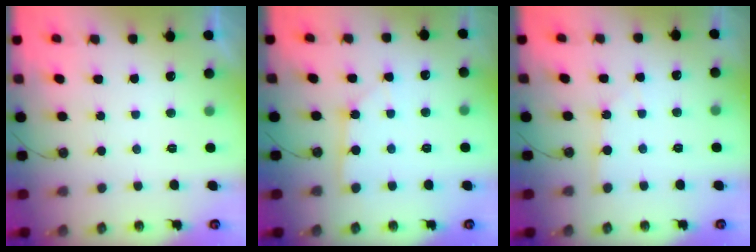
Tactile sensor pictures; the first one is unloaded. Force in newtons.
{"total": 2.5, "press": 2.5, "slide": 0.2}
{"total": 2.1, "press": 2.1, "slide": 0.3}